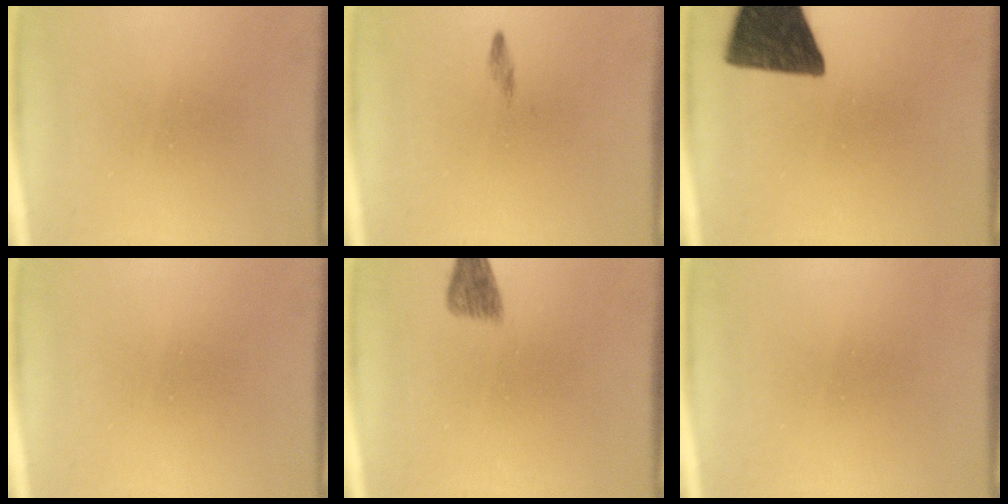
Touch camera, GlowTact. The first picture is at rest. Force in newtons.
{"total": 0.7}
{"total": 14.4}
{"total": 0.0}
{"total": 2.1}
{"total": 1.6}